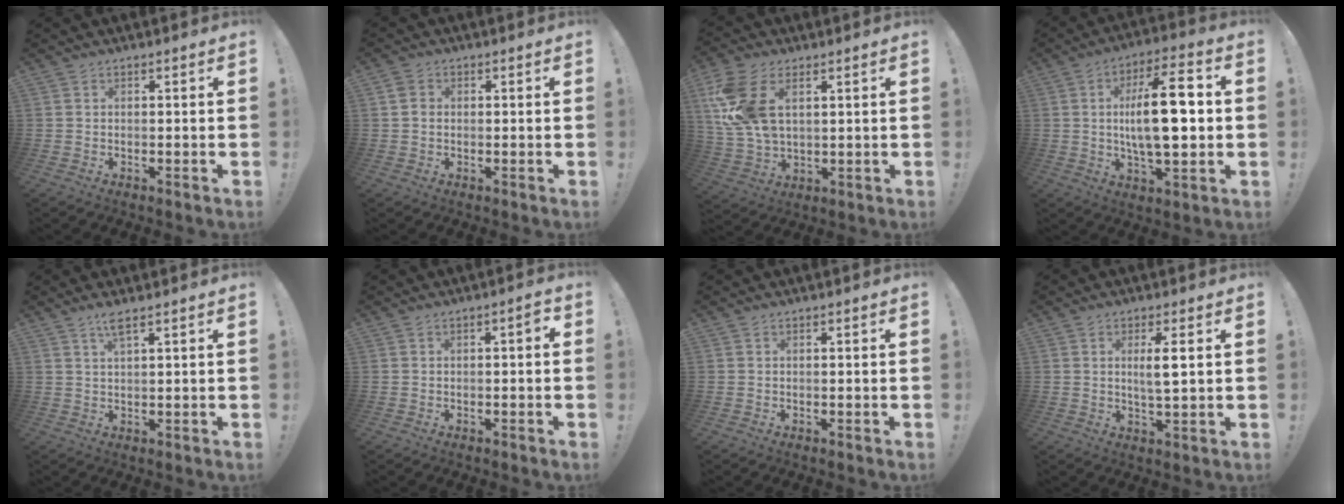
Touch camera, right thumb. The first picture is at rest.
{"total": 2.5, "force": [0.3, 2.2, 1.2], "torque": [-0.016, 0.003, 0.006]}
{"total": 14.0, "force": [5.0, 8.4, 10.0], "torque": [-0.199, -0.019, 0.094]}
{"total": 18.1, "force": [0.9, 6.1, 17.0], "torque": [-0.279, -0.003, 0.003]}
{"total": 3.3, "force": [2.3, 0.0, 2.4], "torque": [-0.046, -0.007, 0.036]}
{"total": 1.8, "force": [-0.7, 0.4, 1.6], "torque": [-0.031, 0.009, -0.013]}
{"total": 0.0}
{"total": 5.2, "force": [1.6, 0.6, 4.9], "torque": [-0.082, -0.011, 0.023]}